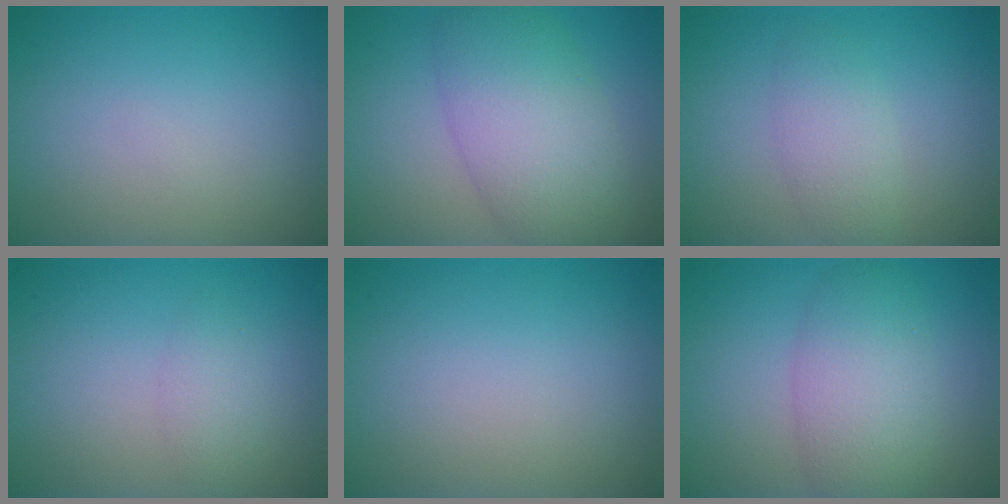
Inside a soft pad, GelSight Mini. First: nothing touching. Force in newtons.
{"total": 7.7, "press": 7.7, "slide": 0.4}
{"total": 2.7, "press": 2.7, "slide": 0.1}
{"total": 1.6, "press": 1.6, "slide": 0.0}
{"total": 0.0}
{"total": 5.6, "press": 5.6, "slide": 0.2}